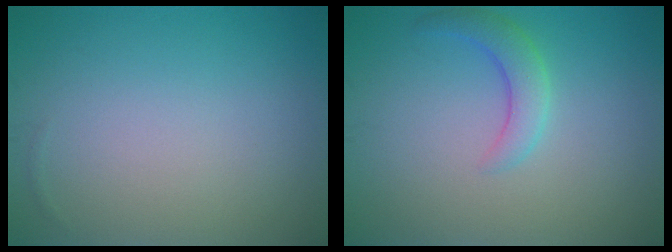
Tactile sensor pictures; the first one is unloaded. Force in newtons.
{"total": 2.6, "press": 2.6, "slide": 0.1}